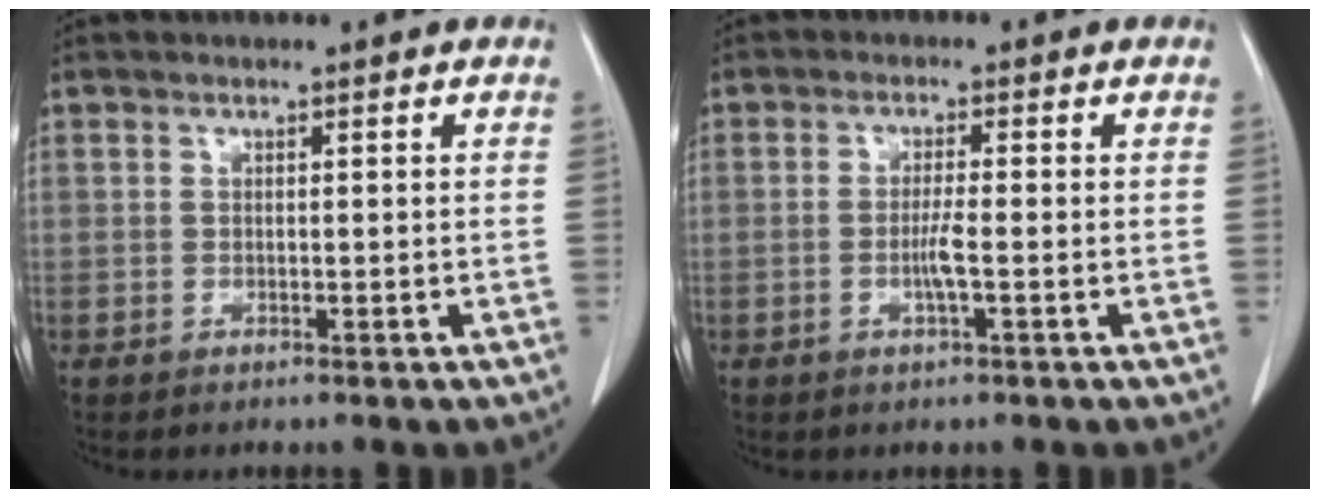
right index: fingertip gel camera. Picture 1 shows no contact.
{"total": 3.1, "force": [-0.8, 0.1, 2.9], "torque": [-0.058, -0.003, -0.016]}